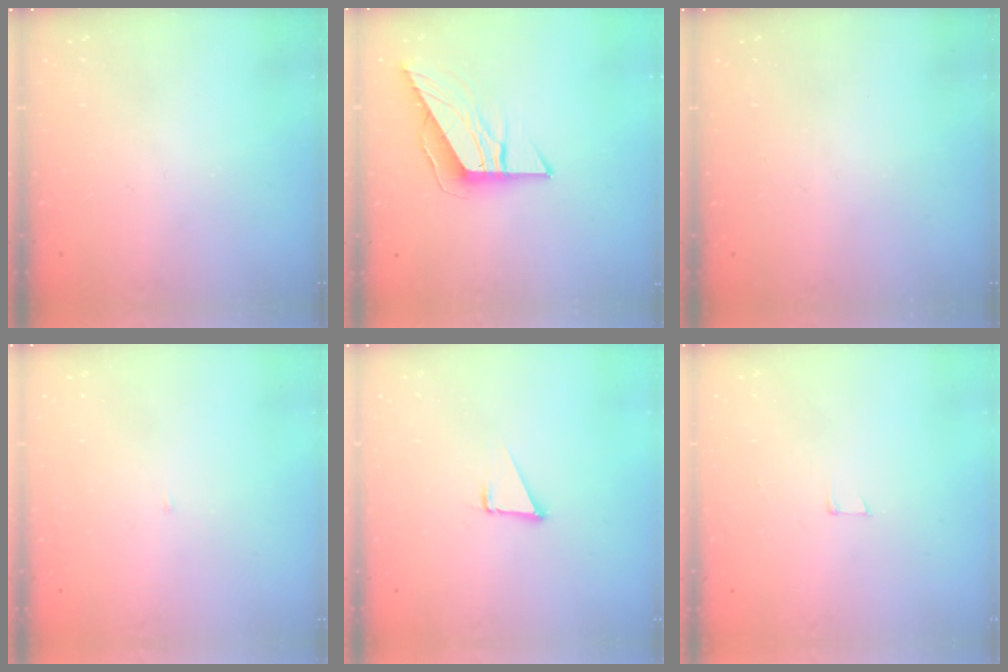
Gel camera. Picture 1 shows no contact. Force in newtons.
{"total": 8.7, "press": 8.7, "slide": 0.7}
{"total": 0.0}
{"total": 2.0, "press": 2.0, "slide": 0.2}
{"total": 1.7, "press": 1.7, "slide": 0.1}
{"total": 3.0, "press": 3.0, "slide": 0.2}